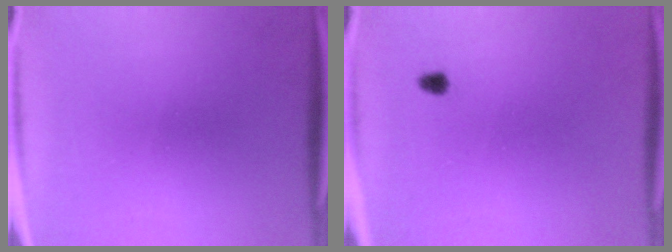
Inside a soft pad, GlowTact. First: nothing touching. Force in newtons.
{"total": 1.5}